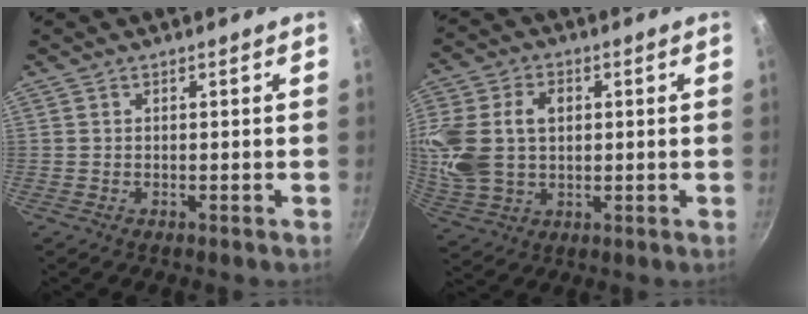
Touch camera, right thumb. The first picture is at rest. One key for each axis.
{"total": 15.5, "fx": 2.3, "fy": 11.2, "fz": 10.5, "tx": -0.222, "ty": 0.010, "tz": 0.048}